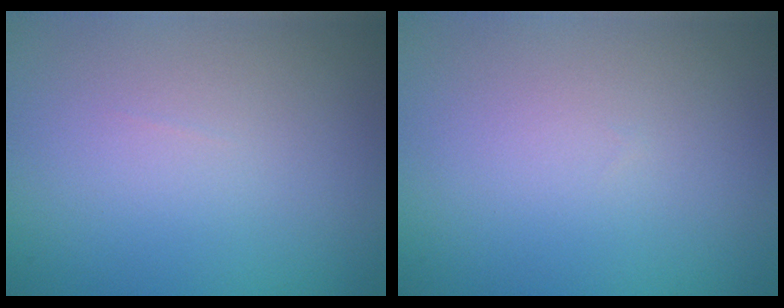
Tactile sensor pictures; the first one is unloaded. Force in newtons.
{"total": 0.0}